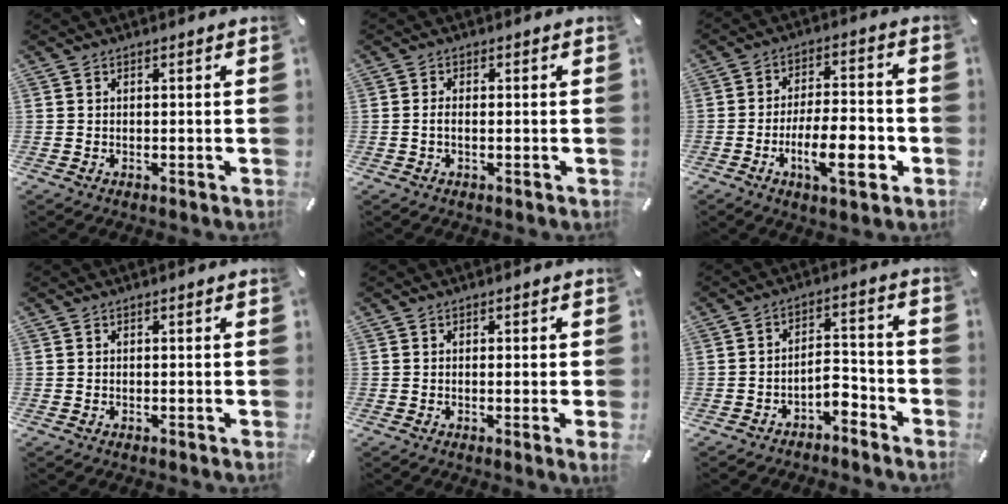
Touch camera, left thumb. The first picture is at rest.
{"total": 1.7, "force": [-0.4, 0.5, 1.6], "torque": [-0.029, 0.001, -0.006]}
{"total": 13.6, "force": [-4.7, 4.6, 11.9], "torque": [-0.203, 0.006, -0.081]}
{"total": 0.0}
{"total": 2.0, "force": [-0.1, -0.3, 1.9], "torque": [-0.031, -0.008, -0.002]}
{"total": 5.5, "force": [-3.9, 2.7, 2.8], "torque": [-0.050, 0.020, -0.075]}